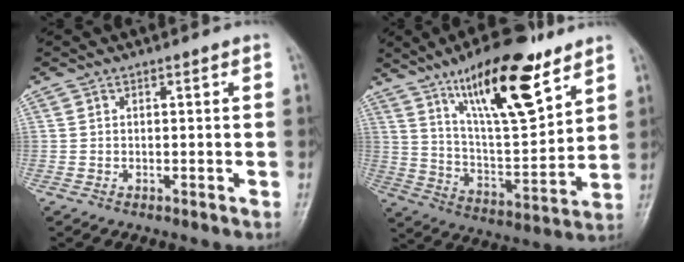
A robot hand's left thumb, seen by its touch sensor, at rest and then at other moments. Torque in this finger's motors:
{"motor_torque": [1.26, 1.28, 1.77, -1.00, 0.34]}